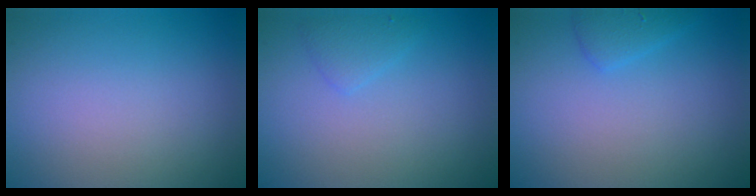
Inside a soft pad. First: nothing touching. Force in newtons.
{"total": 1.3, "press": 1.3, "slide": 0.1}
{"total": 1.4, "press": 1.4, "slide": 0.1}